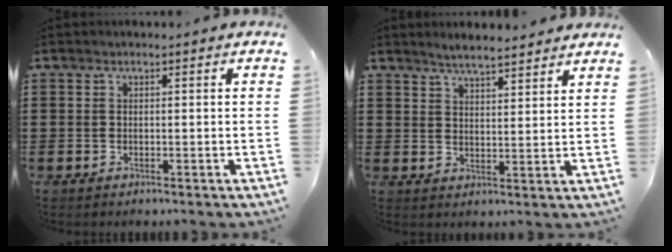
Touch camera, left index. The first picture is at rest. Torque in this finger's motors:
{"motor_torque": [0.71, -0.73, 0.15, 0.07]}